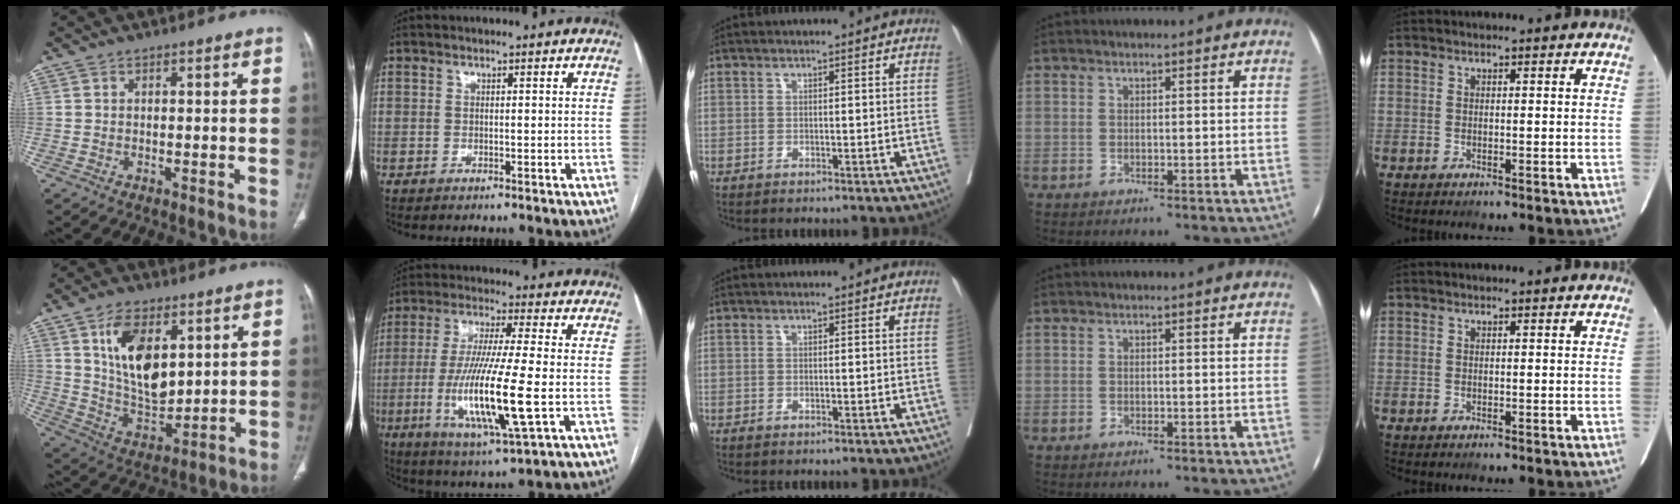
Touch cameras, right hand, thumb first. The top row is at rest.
{"thumb": {"total": 14.7, "force": [5.2, 8.1, 11.1], "torque": [-0.172, -0.029, 0.110]}, "index": {"total": 15.6, "force": [-3.2, 0.7, 15.3], "torque": [-0.307, -0.025, -0.061]}}